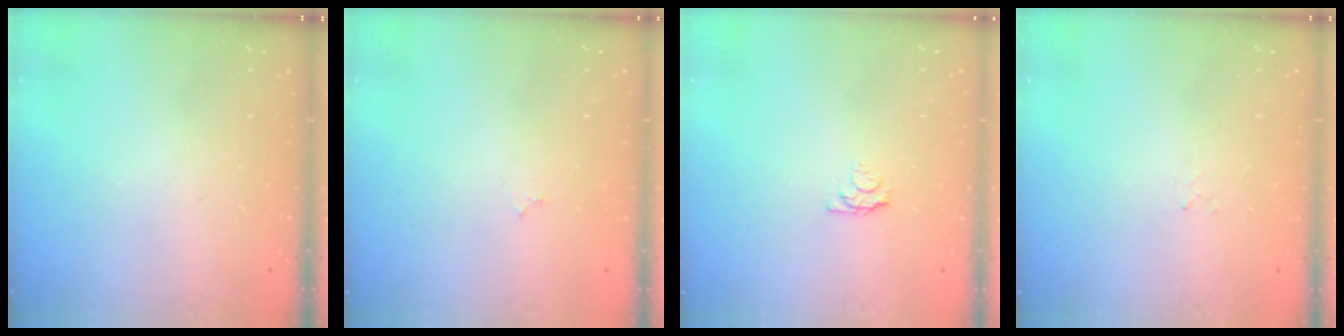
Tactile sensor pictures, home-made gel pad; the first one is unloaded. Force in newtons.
{"total": 1.8, "press": 1.8, "slide": 0.3}
{"total": 4.0, "press": 4.0, "slide": 0.4}
{"total": 1.5, "press": 1.5, "slide": 0.2}